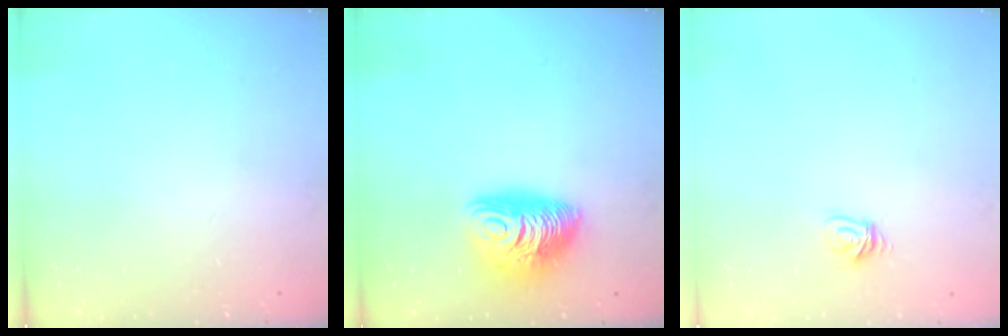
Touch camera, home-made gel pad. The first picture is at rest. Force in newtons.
{"total": 11.3, "press": 11.3, "slide": 1.1}
{"total": 4.9, "press": 4.9, "slide": 0.3}